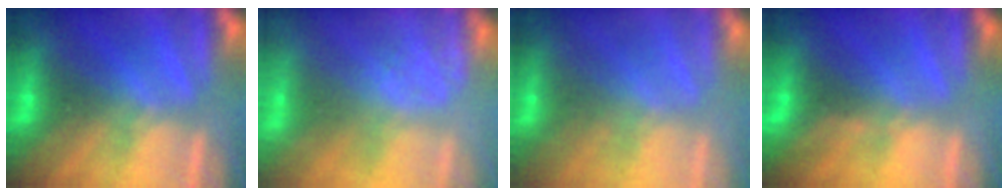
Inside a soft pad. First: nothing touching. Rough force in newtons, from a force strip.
{"total": 2.4}
{"total": 2.3}
{"total": 3.7}